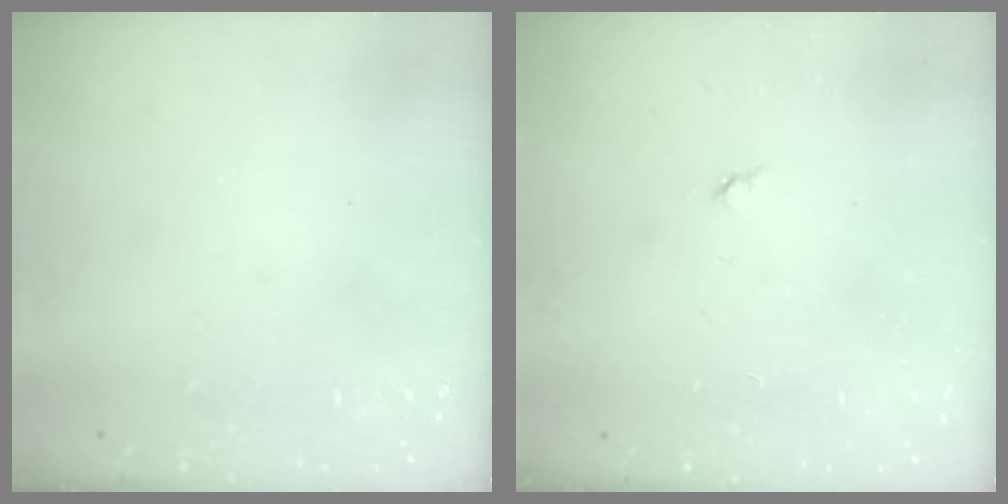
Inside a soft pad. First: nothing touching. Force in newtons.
{"total": 2.8, "press": 2.8, "slide": 0.4}